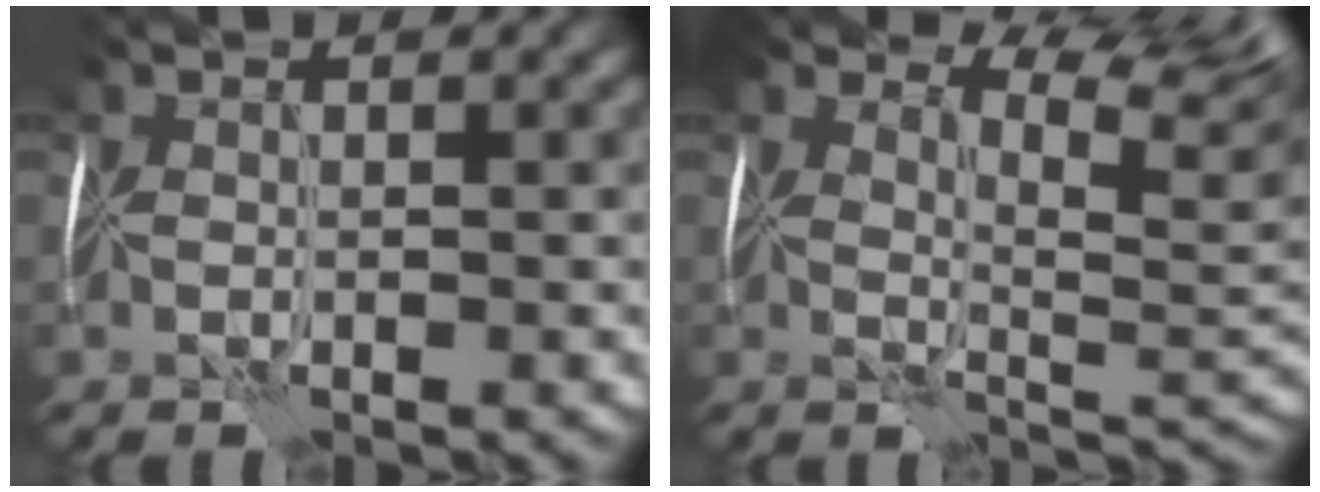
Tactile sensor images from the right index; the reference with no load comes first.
{"total": 7.5, "force": [5.2, 2.9, 4.6], "torque": [-0.063, 0.018, 0.080]}